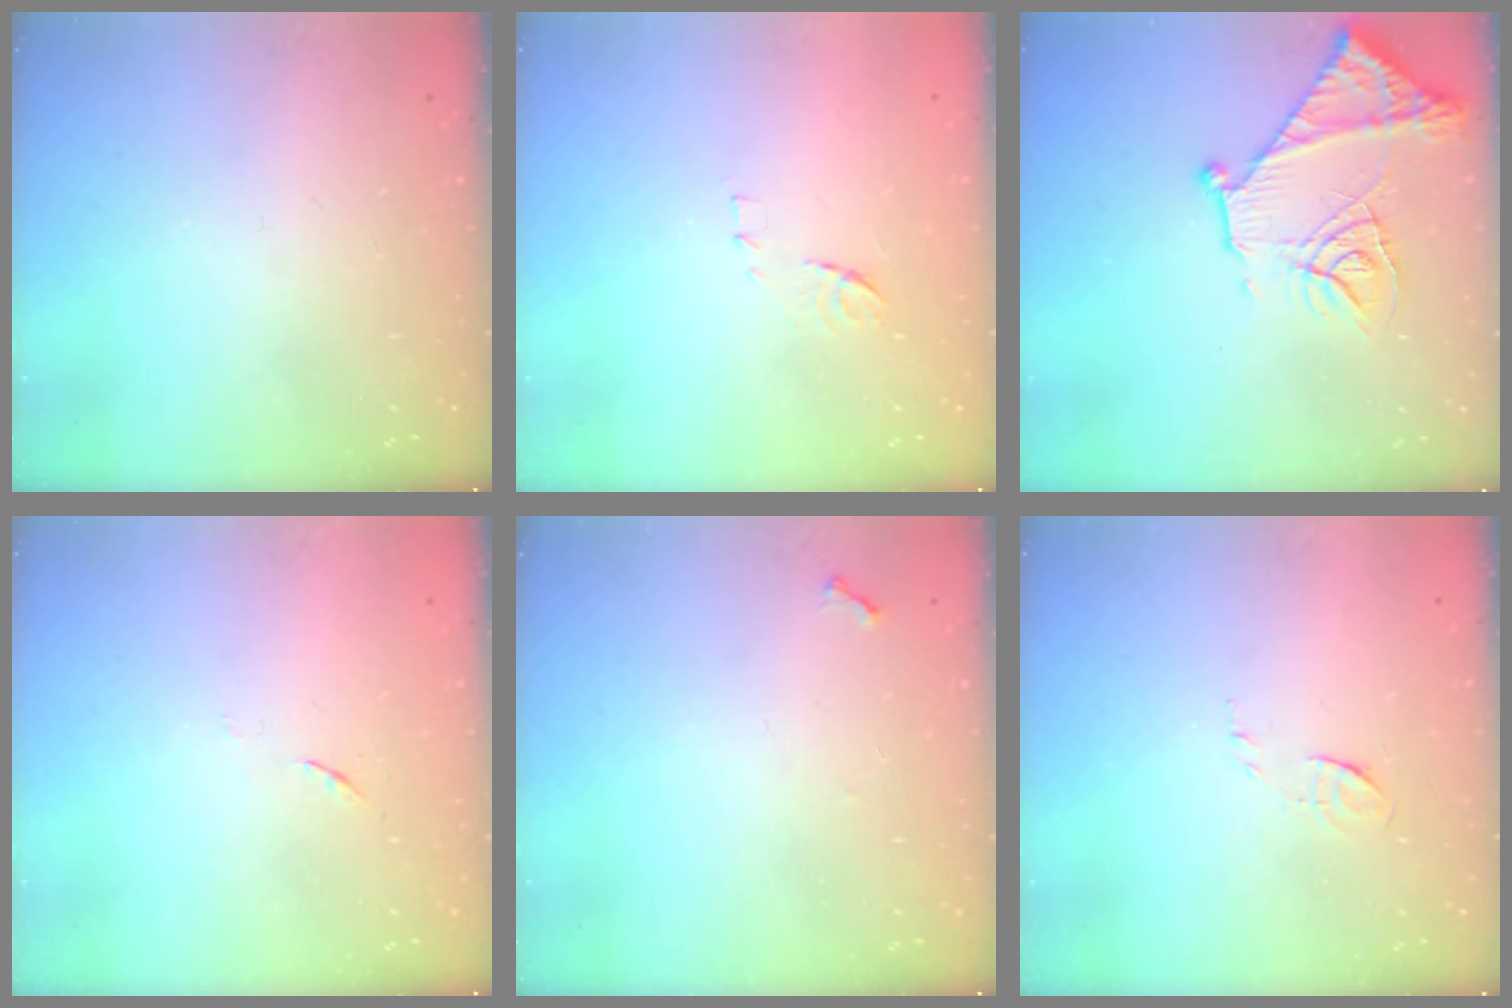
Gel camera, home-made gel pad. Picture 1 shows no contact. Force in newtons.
{"total": 6.8, "press": 6.8, "slide": 0.5}
{"total": 17.6, "press": 17.5, "slide": 1.7}
{"total": 3.5, "press": 3.4, "slide": 0.6}
{"total": 3.8, "press": 3.8, "slide": 0.5}
{"total": 5.0, "press": 4.9, "slide": 1.2}